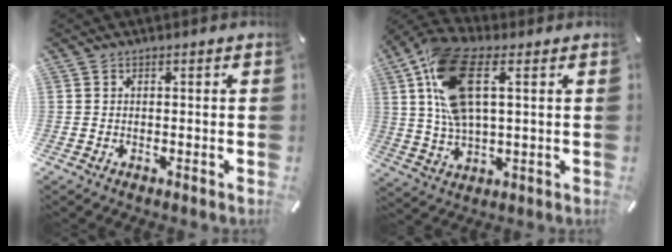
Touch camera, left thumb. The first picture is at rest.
{"total": 15.6, "force": [4.9, 7.4, 12.8], "torque": [-0.277, 0.001, 0.093]}